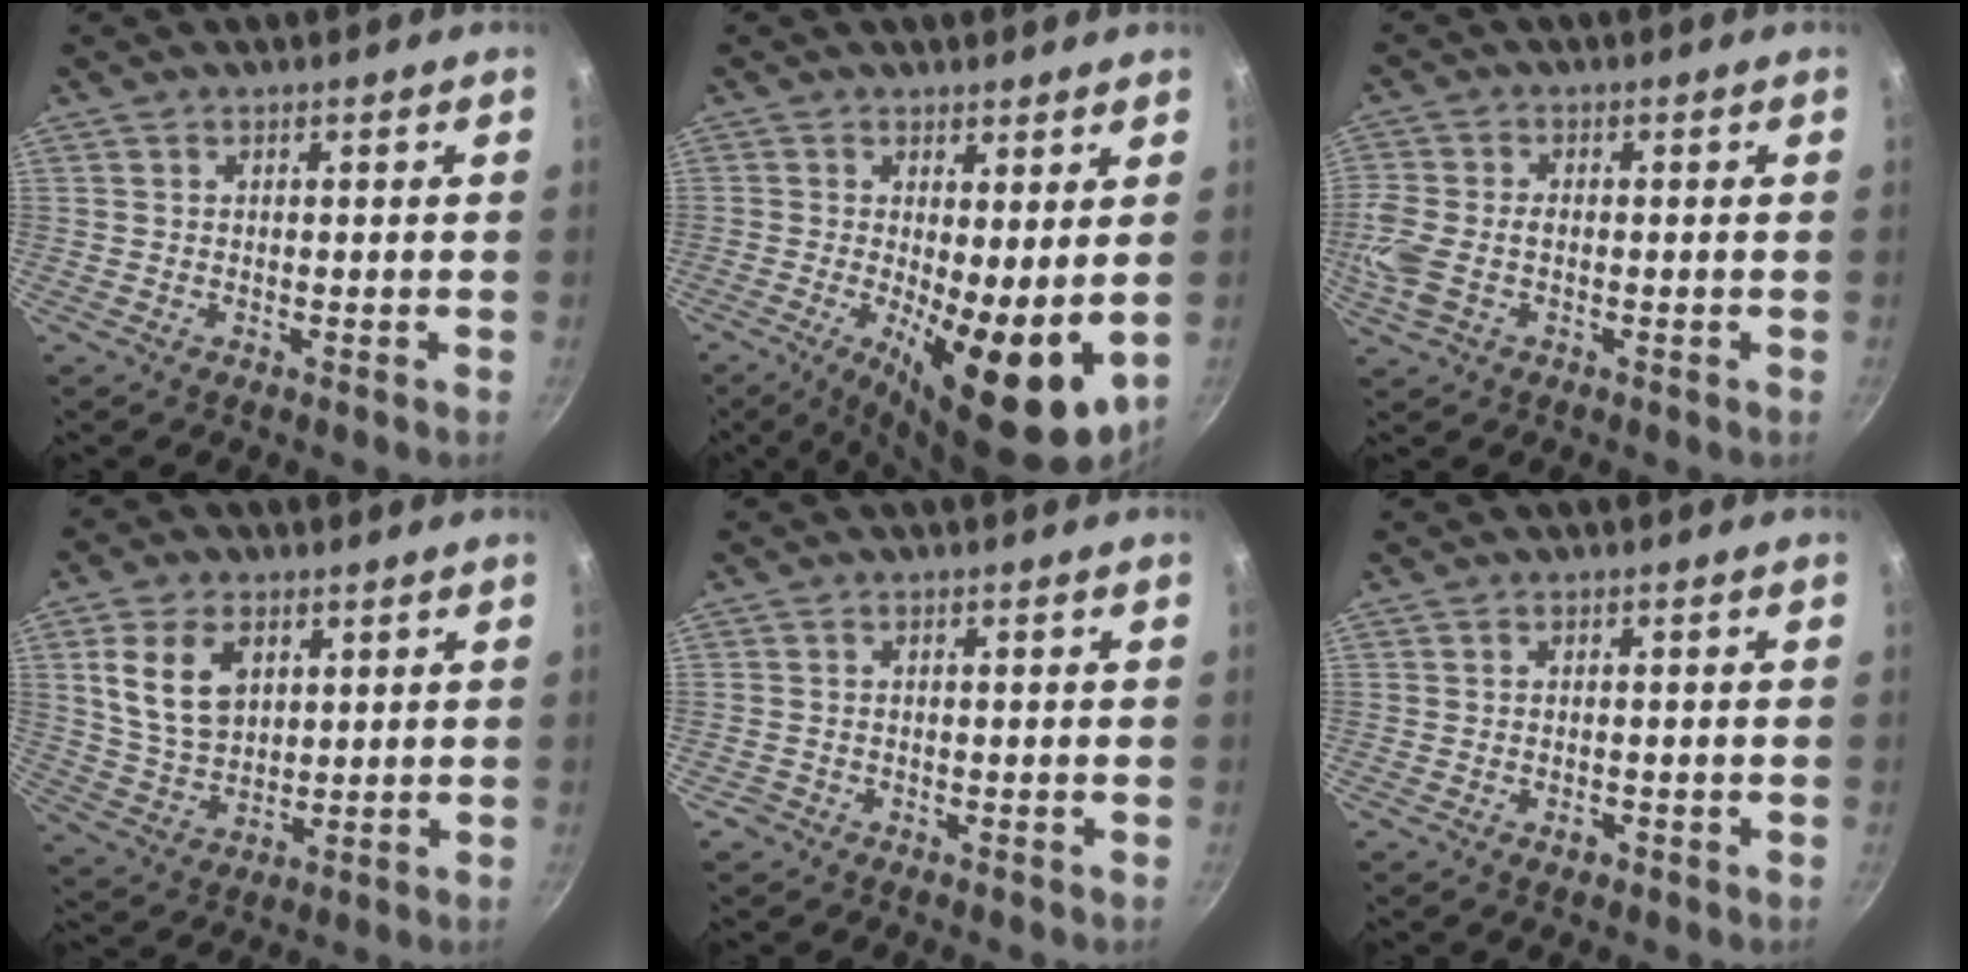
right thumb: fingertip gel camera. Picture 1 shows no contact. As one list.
[{"total": 14.0, "force": [-1.1, 4.9, 13.1], "torque": [-0.178, -0.019, -0.006]}, {"total": 7.6, "force": [-1.3, 4.7, 5.8], "torque": [-0.135, 0.000, -0.033]}, {"total": 11.4, "force": [3.7, 7.7, 7.6], "torque": [-0.125, -0.017, 0.078]}, {"total": 1.3, "force": [-0.8, 1.0, 0.0], "torque": [0.001, 0.008, -0.009]}, {"total": 1.5, "force": [-0.8, 0.7, 1.0], "torque": [-0.015, 0.003, -0.013]}]